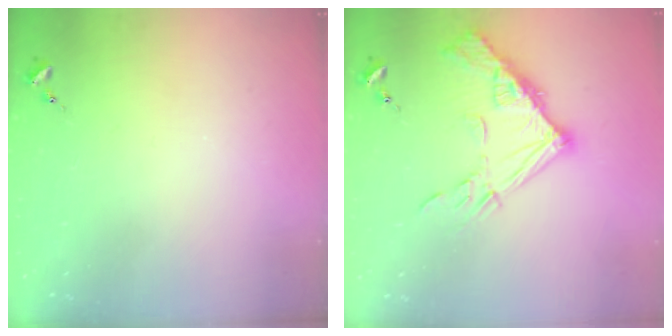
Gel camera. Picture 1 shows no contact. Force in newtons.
{"total": 14.5, "press": 14.4, "slide": 1.6}